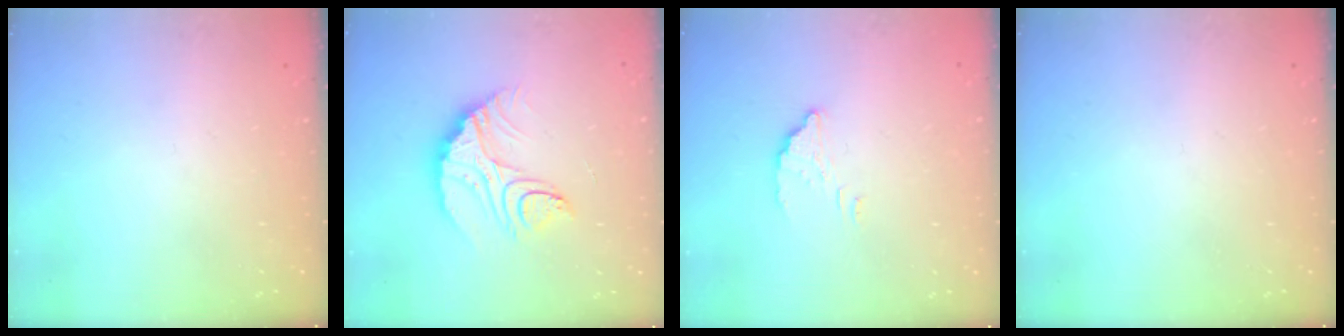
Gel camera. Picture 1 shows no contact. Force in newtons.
{"total": 12.3, "press": 12.2, "slide": 1.1}
{"total": 2.9, "press": 2.9, "slide": 0.3}
{"total": 0.0}